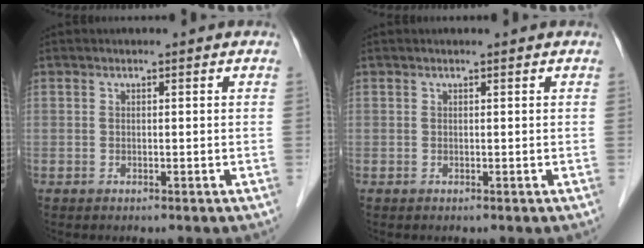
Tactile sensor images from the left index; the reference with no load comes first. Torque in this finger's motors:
{"motor_torque": [0.25, -0.01, -0.03, -0.01]}